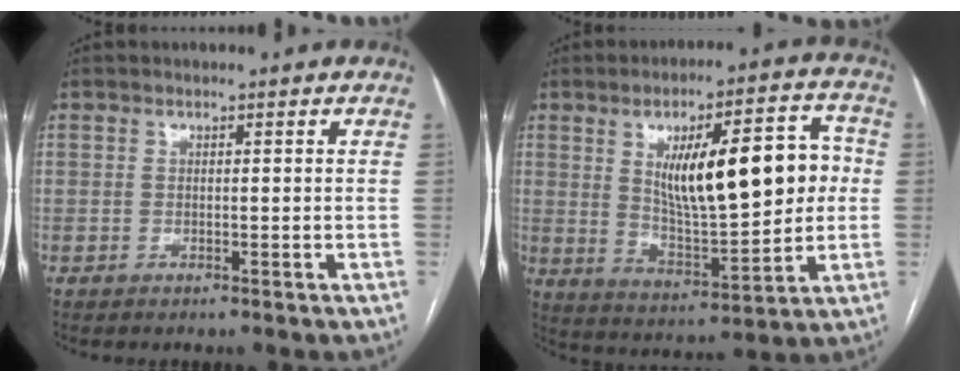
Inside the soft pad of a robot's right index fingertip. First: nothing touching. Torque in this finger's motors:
{"motor_torque": [1.66, 0.48, 0.49, 0.16]}